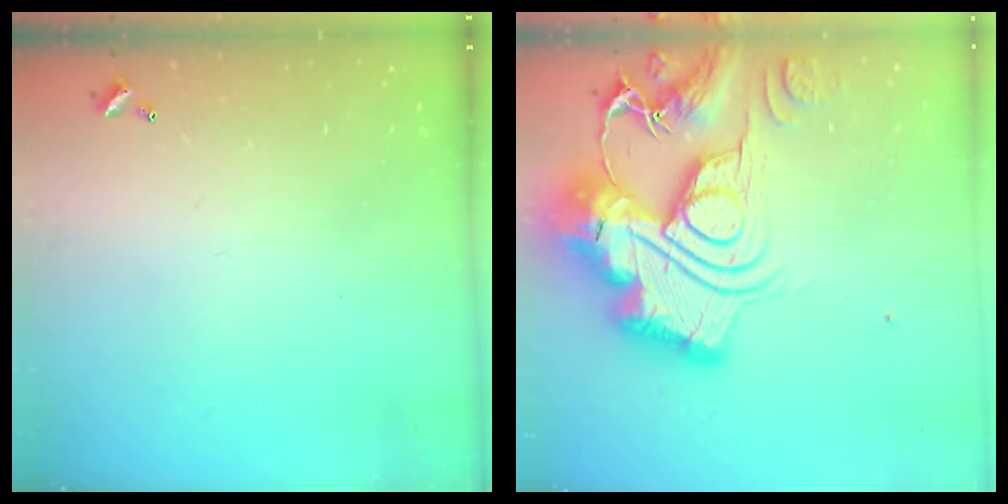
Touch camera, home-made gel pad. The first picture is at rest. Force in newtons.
{"total": 0.6, "press": 0.6, "slide": 0.0}